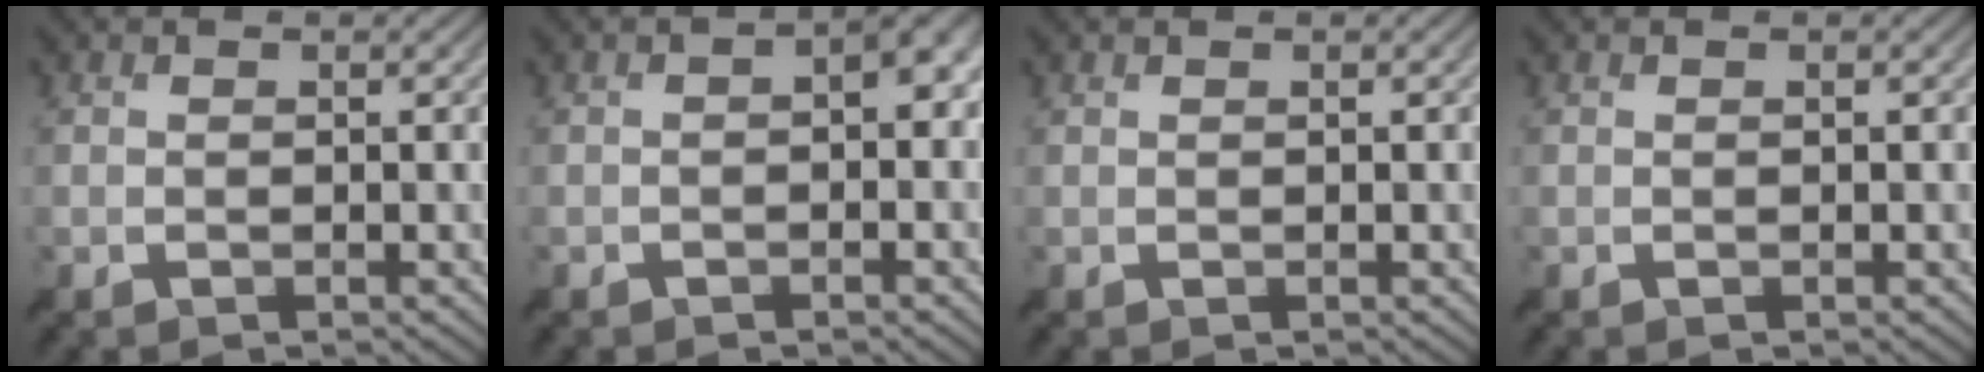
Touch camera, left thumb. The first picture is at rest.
{"total": 3.2, "force": [-0.4, 1.4, 2.9], "torque": [-0.038, 0.006, -0.008]}
{"total": 0.0}
{"total": 0.0}